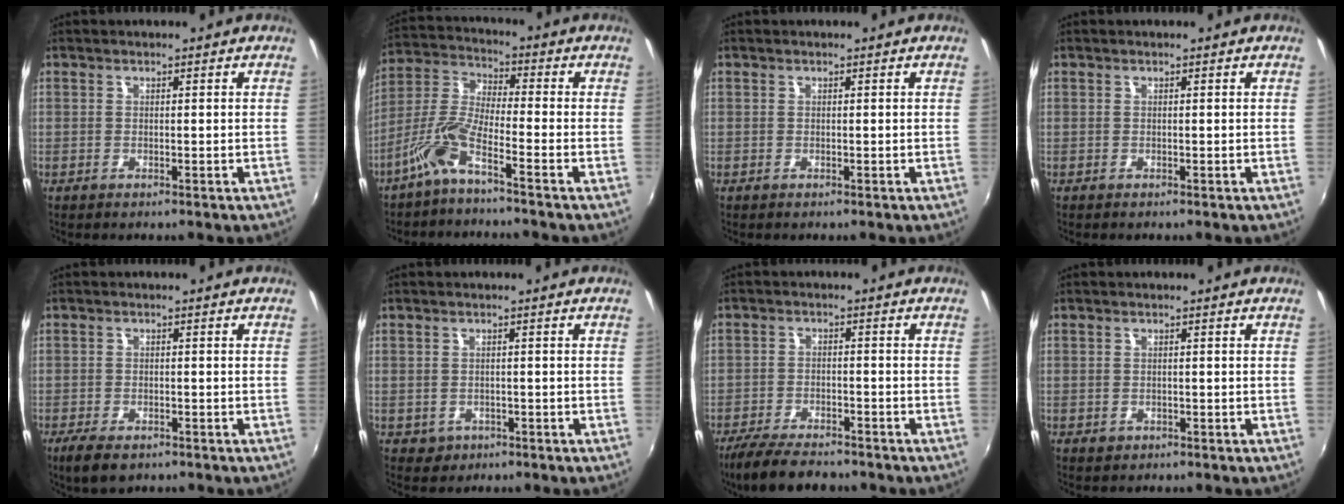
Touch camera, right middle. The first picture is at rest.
{"total": 7.2, "force": [-4.5, 0.9, 5.5], "torque": [-0.124, 0.005, -0.092]}
{"total": 0.0}
{"total": 0.0}
{"total": 5.1, "force": [-3.5, 2.1, 3.1], "torque": [-0.076, -0.020, -0.062]}
{"total": 2.5, "force": [-0.9, 2.2, 0.6], "torque": [-0.018, -0.002, -0.008]}
{"total": 9.4, "force": [-7.9, 2.9, 4.3], "torque": [-0.112, -0.020, -0.137]}
{"total": 1.1, "force": [-0.5, 0.9, 0.3], "torque": [-0.007, -0.003, -0.004]}